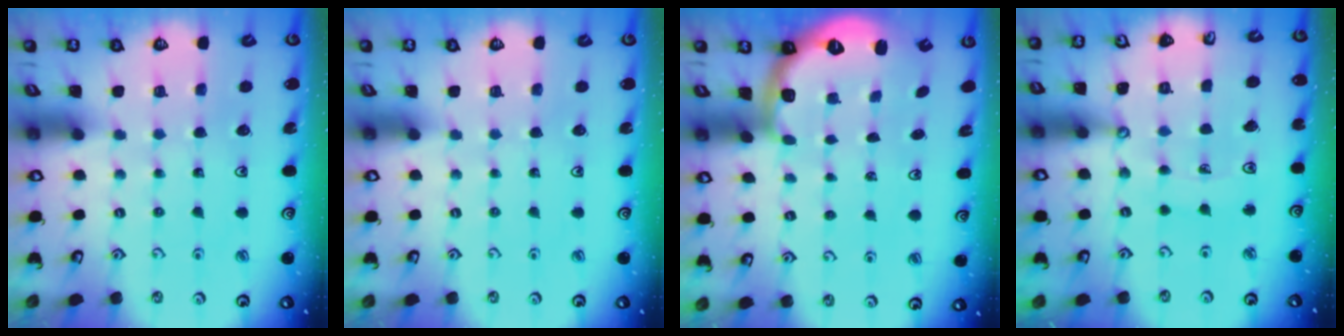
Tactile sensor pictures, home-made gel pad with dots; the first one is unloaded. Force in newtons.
{"total": 0.0}
{"total": 2.5, "press": 2.0, "slide": 1.6}
{"total": 9.6, "press": 9.6, "slide": 1.0}